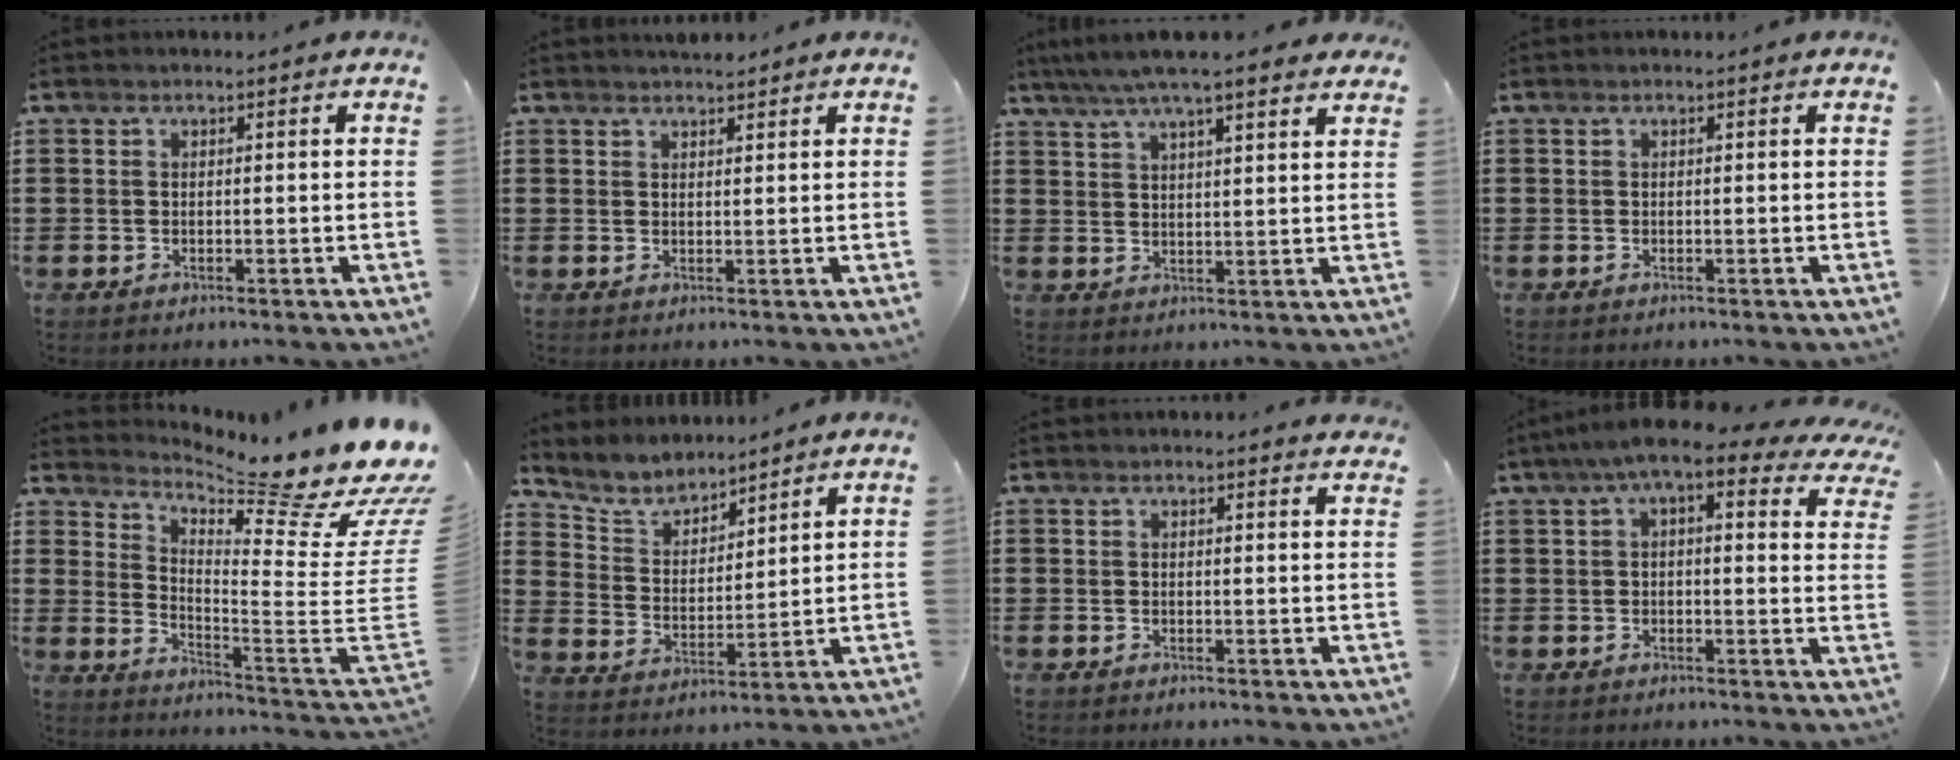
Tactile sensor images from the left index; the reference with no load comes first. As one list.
[{"total": 1.8, "force": [1.7, 0.3, 0.3], "torque": [-0.008, 0.004, 0.033]}, {"total": 6.0, "force": [5.0, 0.9, 3.3], "torque": [-0.077, -0.008, 0.088]}, {"total": 0.0}, {"total": 11.2, "force": [9.1, 1.1, 6.4], "torque": [-0.106, -0.101, 0.142]}, {"total": 5.6, "force": [5.2, 2.0, 0.6], "torque": [-0.044, -0.026, 0.092]}, {"total": 1.3, "force": [1.2, 0.4, 0.1], "torque": [-0.005, 0.002, 0.025]}, {"total": 7.4, "force": [4.7, 1.4, 5.6], "torque": [-0.110, -0.008, 0.079]}]